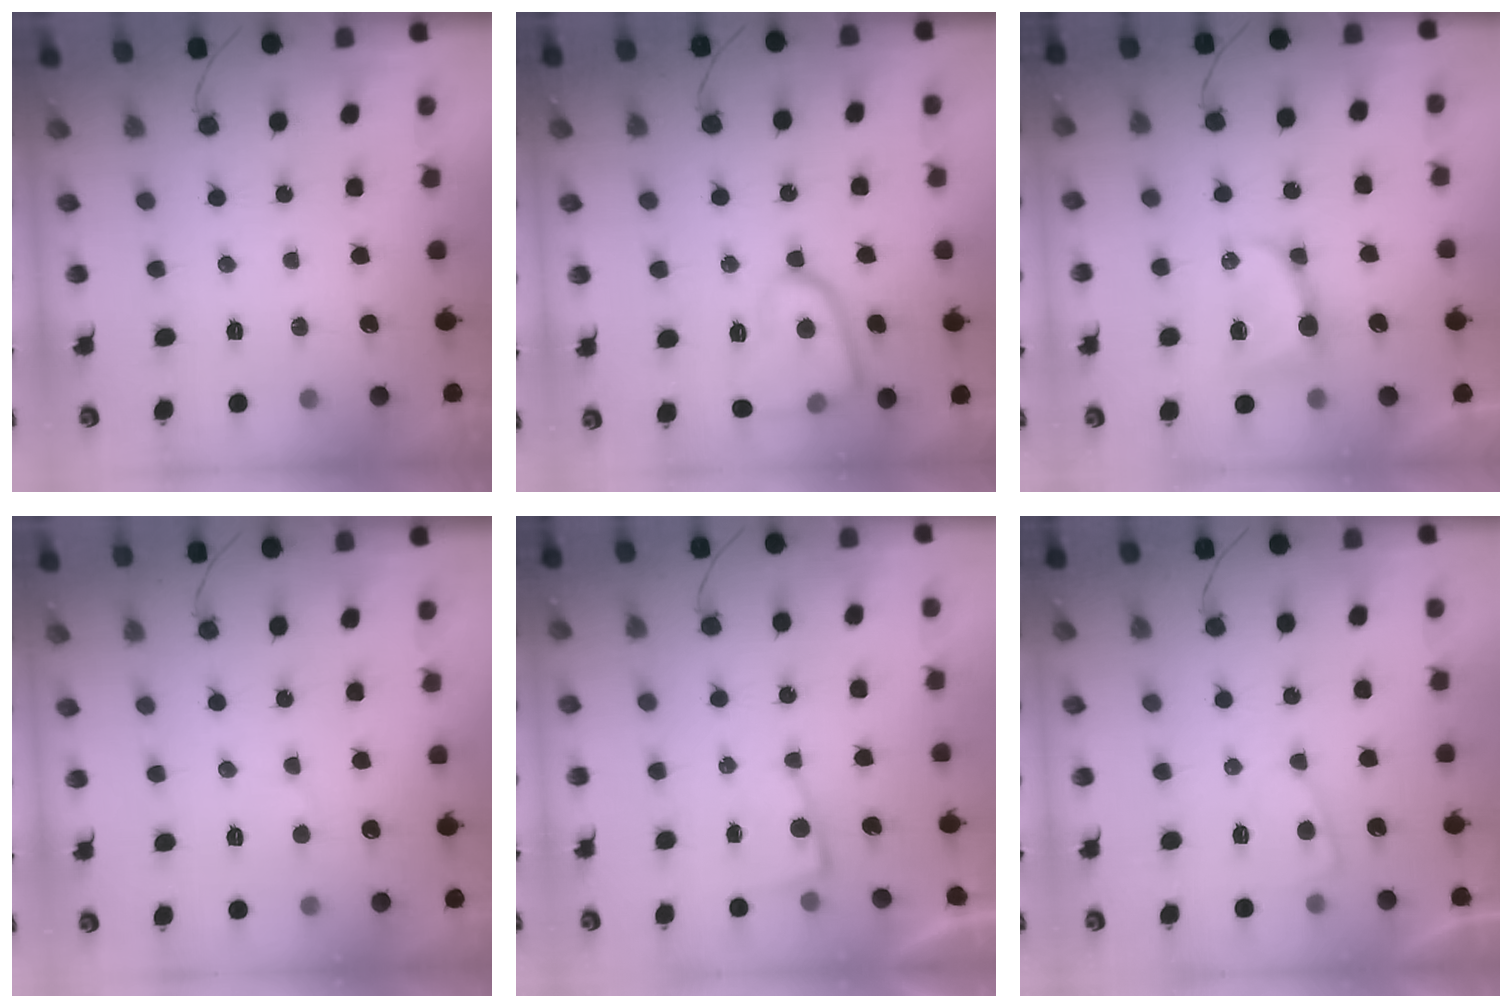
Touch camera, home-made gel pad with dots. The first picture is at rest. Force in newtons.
{"total": 12.0, "press": 12.0, "slide": 0.6}
{"total": 8.5, "press": 8.5, "slide": 1.0}
{"total": 4.8, "press": 4.8, "slide": 0.5}
{"total": 2.4, "press": 2.4, "slide": 0.3}
{"total": 4.4, "press": 4.4, "slide": 0.5}